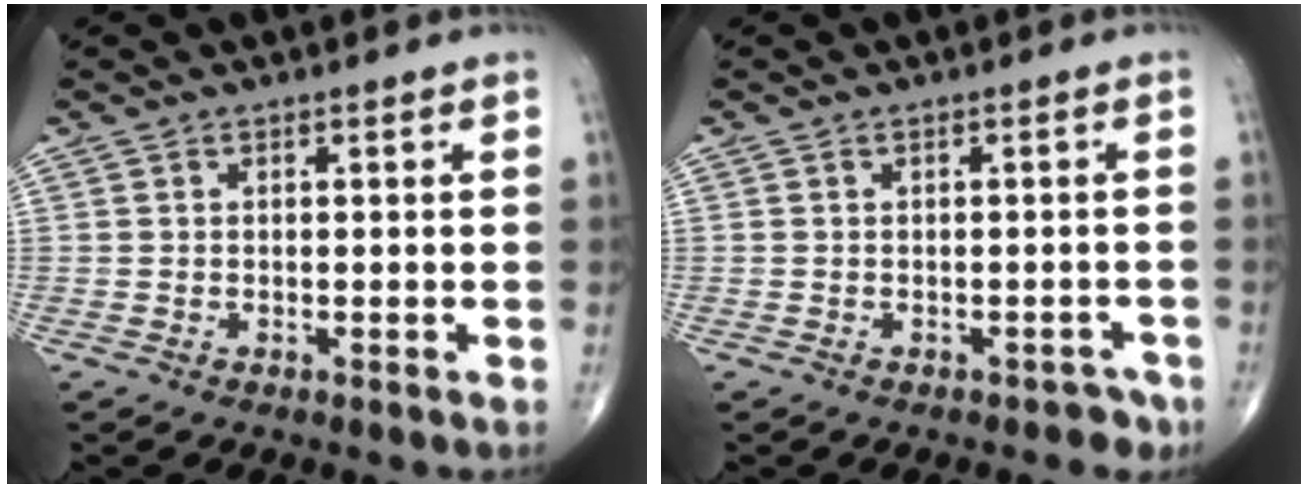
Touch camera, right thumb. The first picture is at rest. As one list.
[{"total": 2.8, "force": [-2.0, 1.8, 0.8], "torque": [0.006, 0.018, -0.023]}]